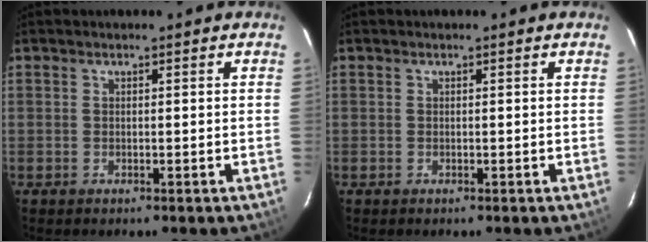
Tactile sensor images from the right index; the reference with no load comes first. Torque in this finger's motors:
{"motor_torque": [-0.01, 0.00, 0.01, 0.00]}